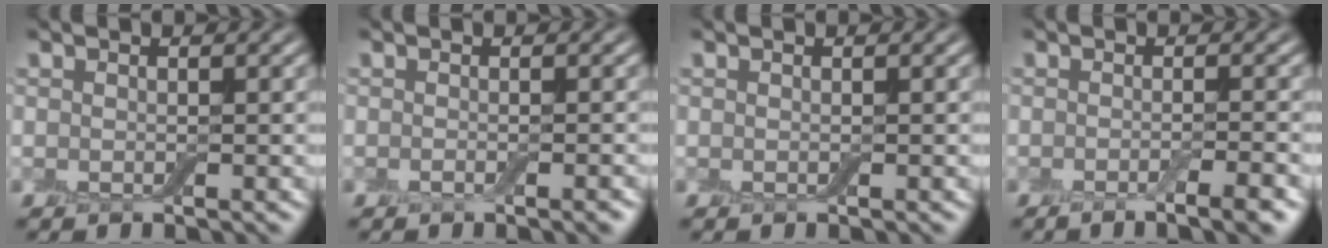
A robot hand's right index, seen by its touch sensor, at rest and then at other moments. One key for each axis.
{"total": 1.1, "fx": -0.6, "fy": 0.3, "fz": 0.9, "tx": -0.011, "ty": -0.003, "tz": -0.012}
{"total": 0.0}
{"total": 3.7, "fx": -2.1, "fy": 0.8, "fz": 2.9, "tx": -0.033, "ty": -0.002, "tz": -0.034}